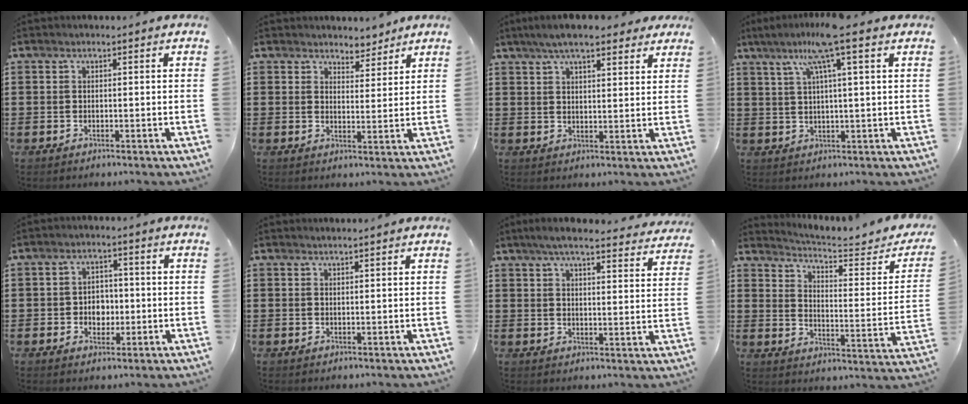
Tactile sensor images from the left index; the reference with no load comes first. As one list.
[{"total": 3.7, "force": [3.5, 1.2, 0.1], "torque": [-0.017, -0.007, 0.066]}, {"total": 6.8, "force": [5.4, 1.4, 3.8], "torque": [-0.089, -0.001, 0.099]}, {"total": 8.2, "force": [4.1, -0.2, 7.1], "torque": [-0.148, 0.003, 0.069]}, {"total": 3.6, "force": [-0.6, 2.9, 2.0], "torque": [-0.039, 0.004, -0.017]}, {"total": 0.8, "force": [0.8, -0.1, 0.1], "torque": [-0.003, 0.000, 0.015]}, {"total": 5.8, "force": [5.1, 0.3, 2.7], "torque": [-0.070, -0.018, 0.090]}, {"total": 4.4, "force": [4.0, 0.3, 1.8], "torque": [-0.058, -0.031, 0.064]}]